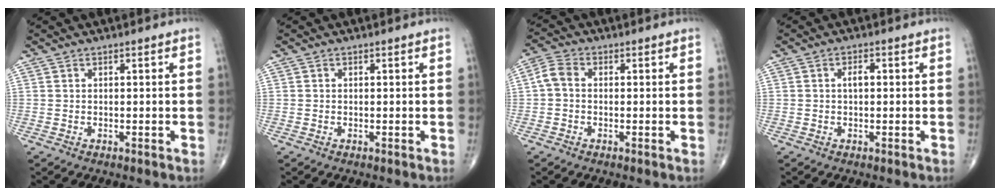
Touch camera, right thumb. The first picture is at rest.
{"total": 0.0}
{"total": 3.7, "force": [-0.1, 2.7, 2.6], "torque": [-0.051, 0.010, -0.012]}
{"total": 1.9, "force": [0.1, 1.0, 1.6], "torque": [-0.026, 0.004, -0.002]}